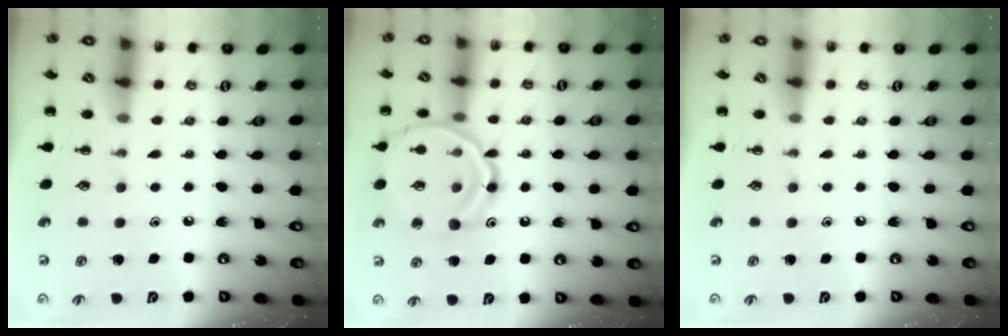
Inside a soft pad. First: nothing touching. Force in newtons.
{"total": 16.1, "press": 16.0, "slide": 1.8}
{"total": 0.0}